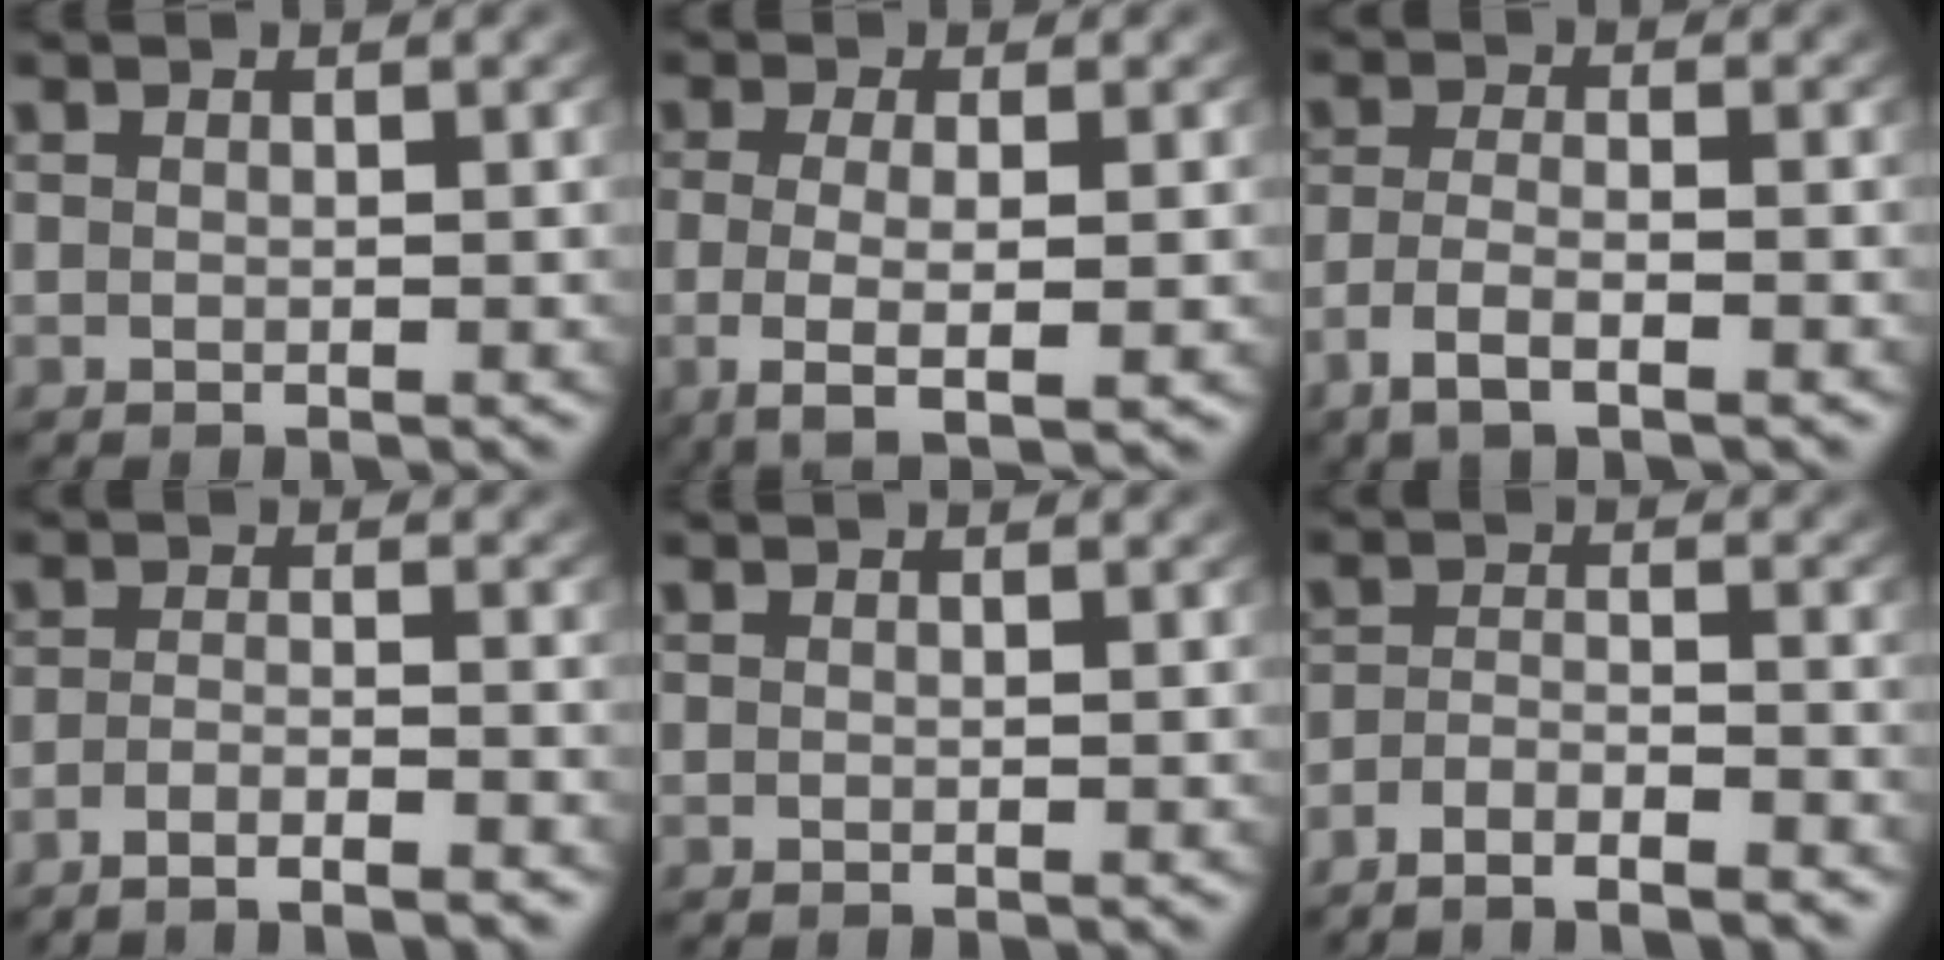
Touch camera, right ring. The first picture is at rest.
{"total": 5.0, "force": [-1.0, 1.7, 4.6], "torque": [-0.094, -0.015, -0.004]}
{"total": 3.3, "force": [-1.9, 1.2, 2.4], "torque": [-0.058, -0.011, -0.030]}
{"total": 4.1, "force": [-3.8, 0.4, 1.5], "torque": [-0.026, -0.010, -0.061]}
{"total": 0.0}
{"total": 4.4, "force": [-4.1, 1.3, 1.3], "torque": [-0.021, -0.010, -0.070]}